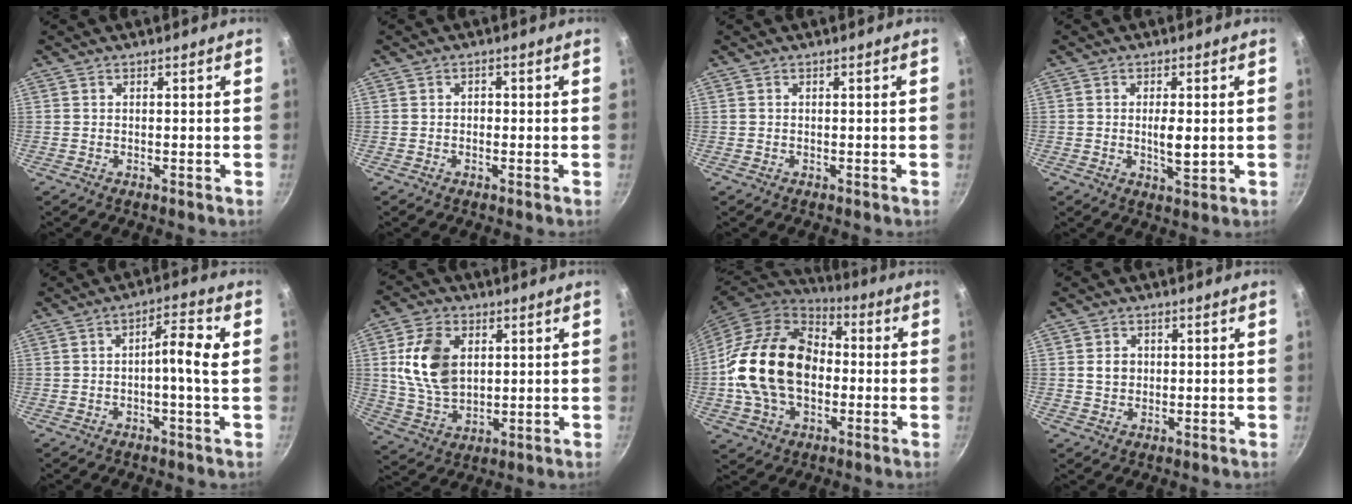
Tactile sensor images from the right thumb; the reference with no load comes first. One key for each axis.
{"total": 1.0, "fx": -0.2, "fy": 0.8, "fz": 0.5, "tx": -0.005, "ty": 0.005, "tz": -0.005}
{"total": 0.0}
{"total": 4.5, "fx": -0.1, "fy": 1.7, "fz": 4.2, "tx": -0.073, "ty": -0.004, "tz": 0.002}
{"total": 6.2, "fx": 0.1, "fy": 1.0, "fz": 6.1, "tx": -0.107, "ty": 0.018, "tz": -0.003}
{"total": 13.1, "fx": 2.8, "fy": 8.8, "fz": 9.4, "tx": -0.158, "ty": -0.013, "tz": 0.060}
{"total": 22.3, "fx": -1.3, "fy": 15.7, "fz": 15.8, "tx": -0.264, "ty": 0.041, "tz": -0.028}
{"total": 3.0, "fx": 0.4, "fy": 2.6, "fz": 1.5, "tx": -0.012, "ty": 0.004, "tz": 0.007}